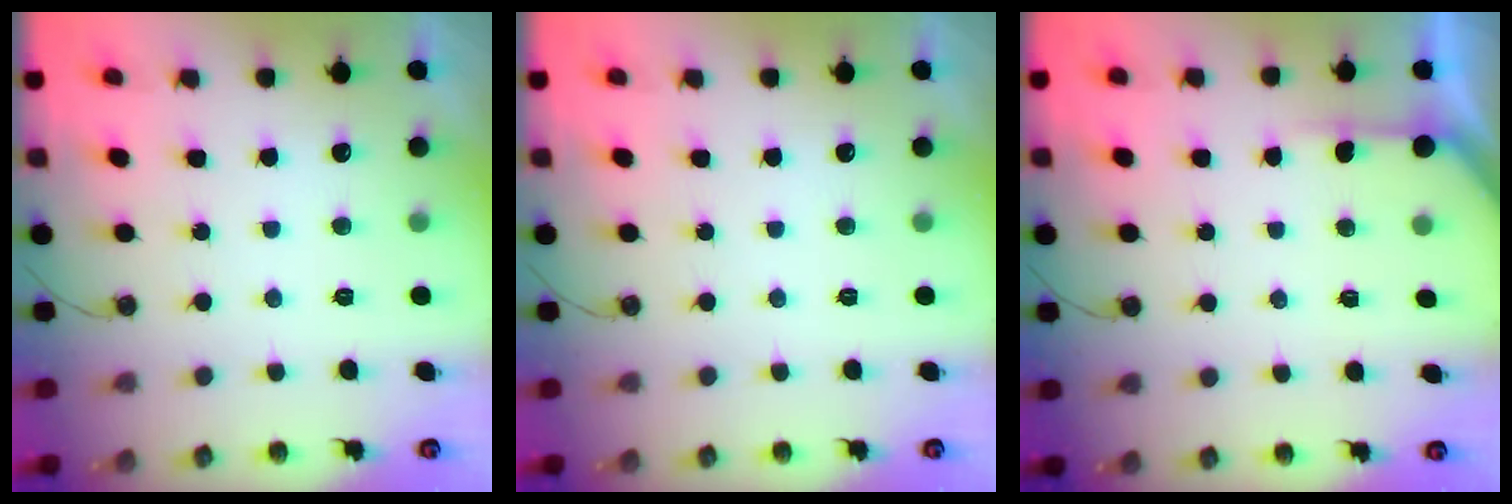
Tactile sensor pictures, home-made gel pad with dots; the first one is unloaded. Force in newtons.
{"total": 0.0}
{"total": 3.9, "press": 3.9, "slide": 0.4}